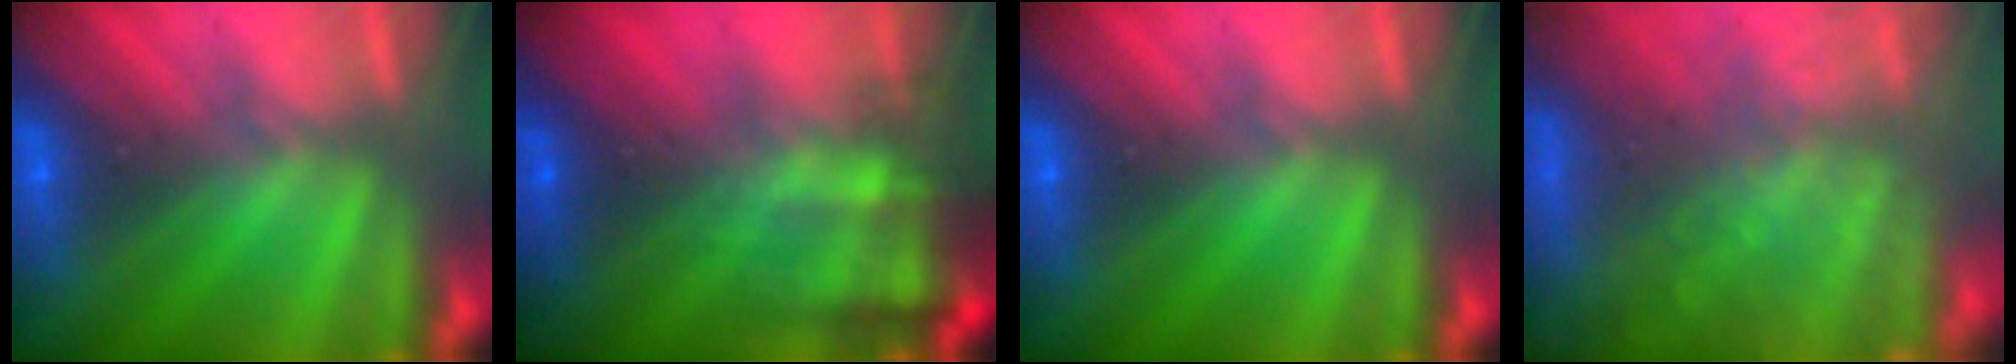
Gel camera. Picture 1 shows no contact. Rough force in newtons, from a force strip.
{"total": 6.9}
{"total": 0.0}
{"total": 9.7}